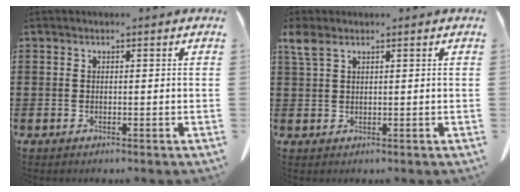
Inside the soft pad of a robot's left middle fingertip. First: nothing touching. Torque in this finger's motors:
{"motor_torque": [2.12, 0.02, 0.08, 0.09]}